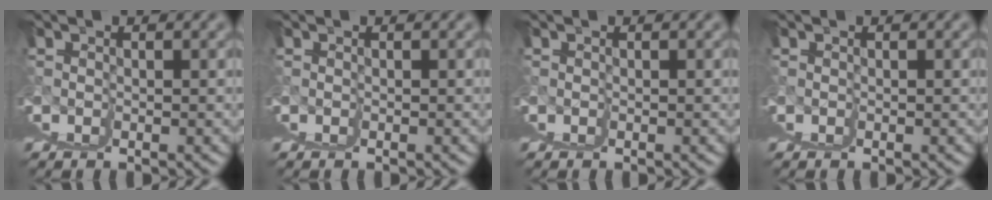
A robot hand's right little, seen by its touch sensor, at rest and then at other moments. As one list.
[{"total": 0.0}, {"total": 0.0}, {"total": 0.0}]